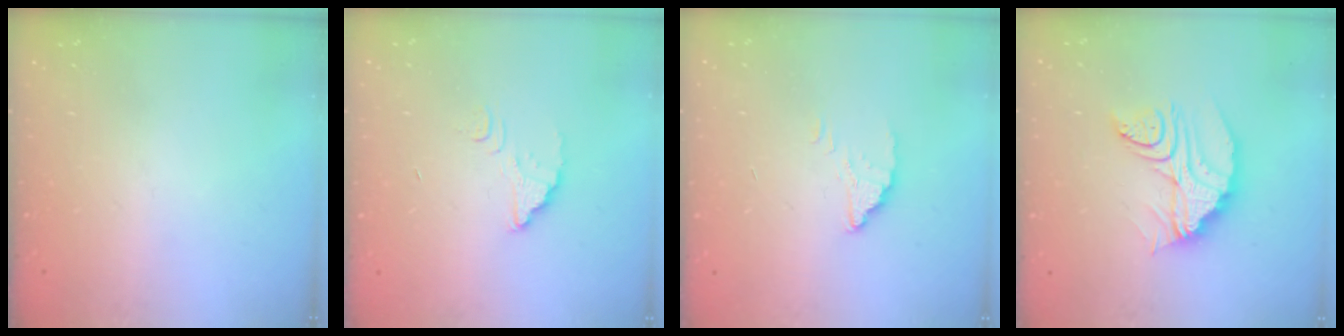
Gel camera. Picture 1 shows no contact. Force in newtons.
{"total": 4.4, "press": 4.4, "slide": 0.3}
{"total": 2.1, "press": 2.1, "slide": 0.2}
{"total": 13.1, "press": 13.1, "slide": 1.1}